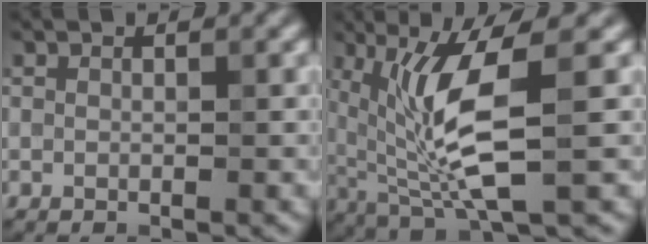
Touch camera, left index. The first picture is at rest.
{"total": 7.9, "force": [1.0, 1.9, 7.6], "torque": [-0.154, -0.014, 0.027]}